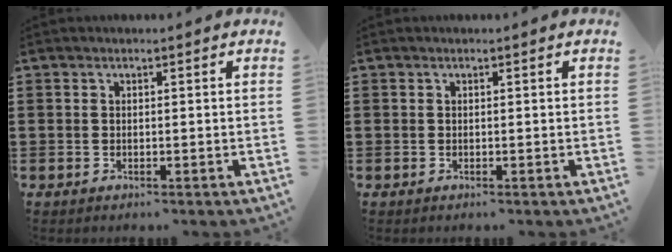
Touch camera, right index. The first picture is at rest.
{"total": 0.0}